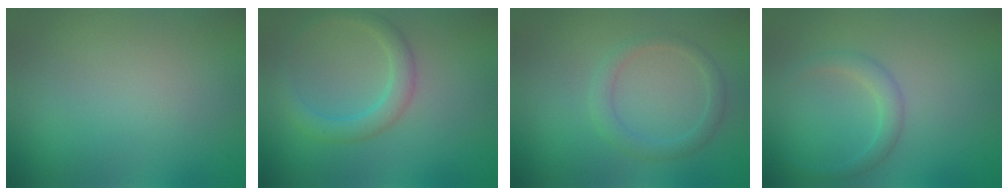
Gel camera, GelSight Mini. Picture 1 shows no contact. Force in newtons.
{"total": 2.8, "press": 2.8, "slide": 0.1}
{"total": 2.0, "press": 2.0, "slide": 0.3}
{"total": 1.8, "press": 1.8, "slide": 0.1}